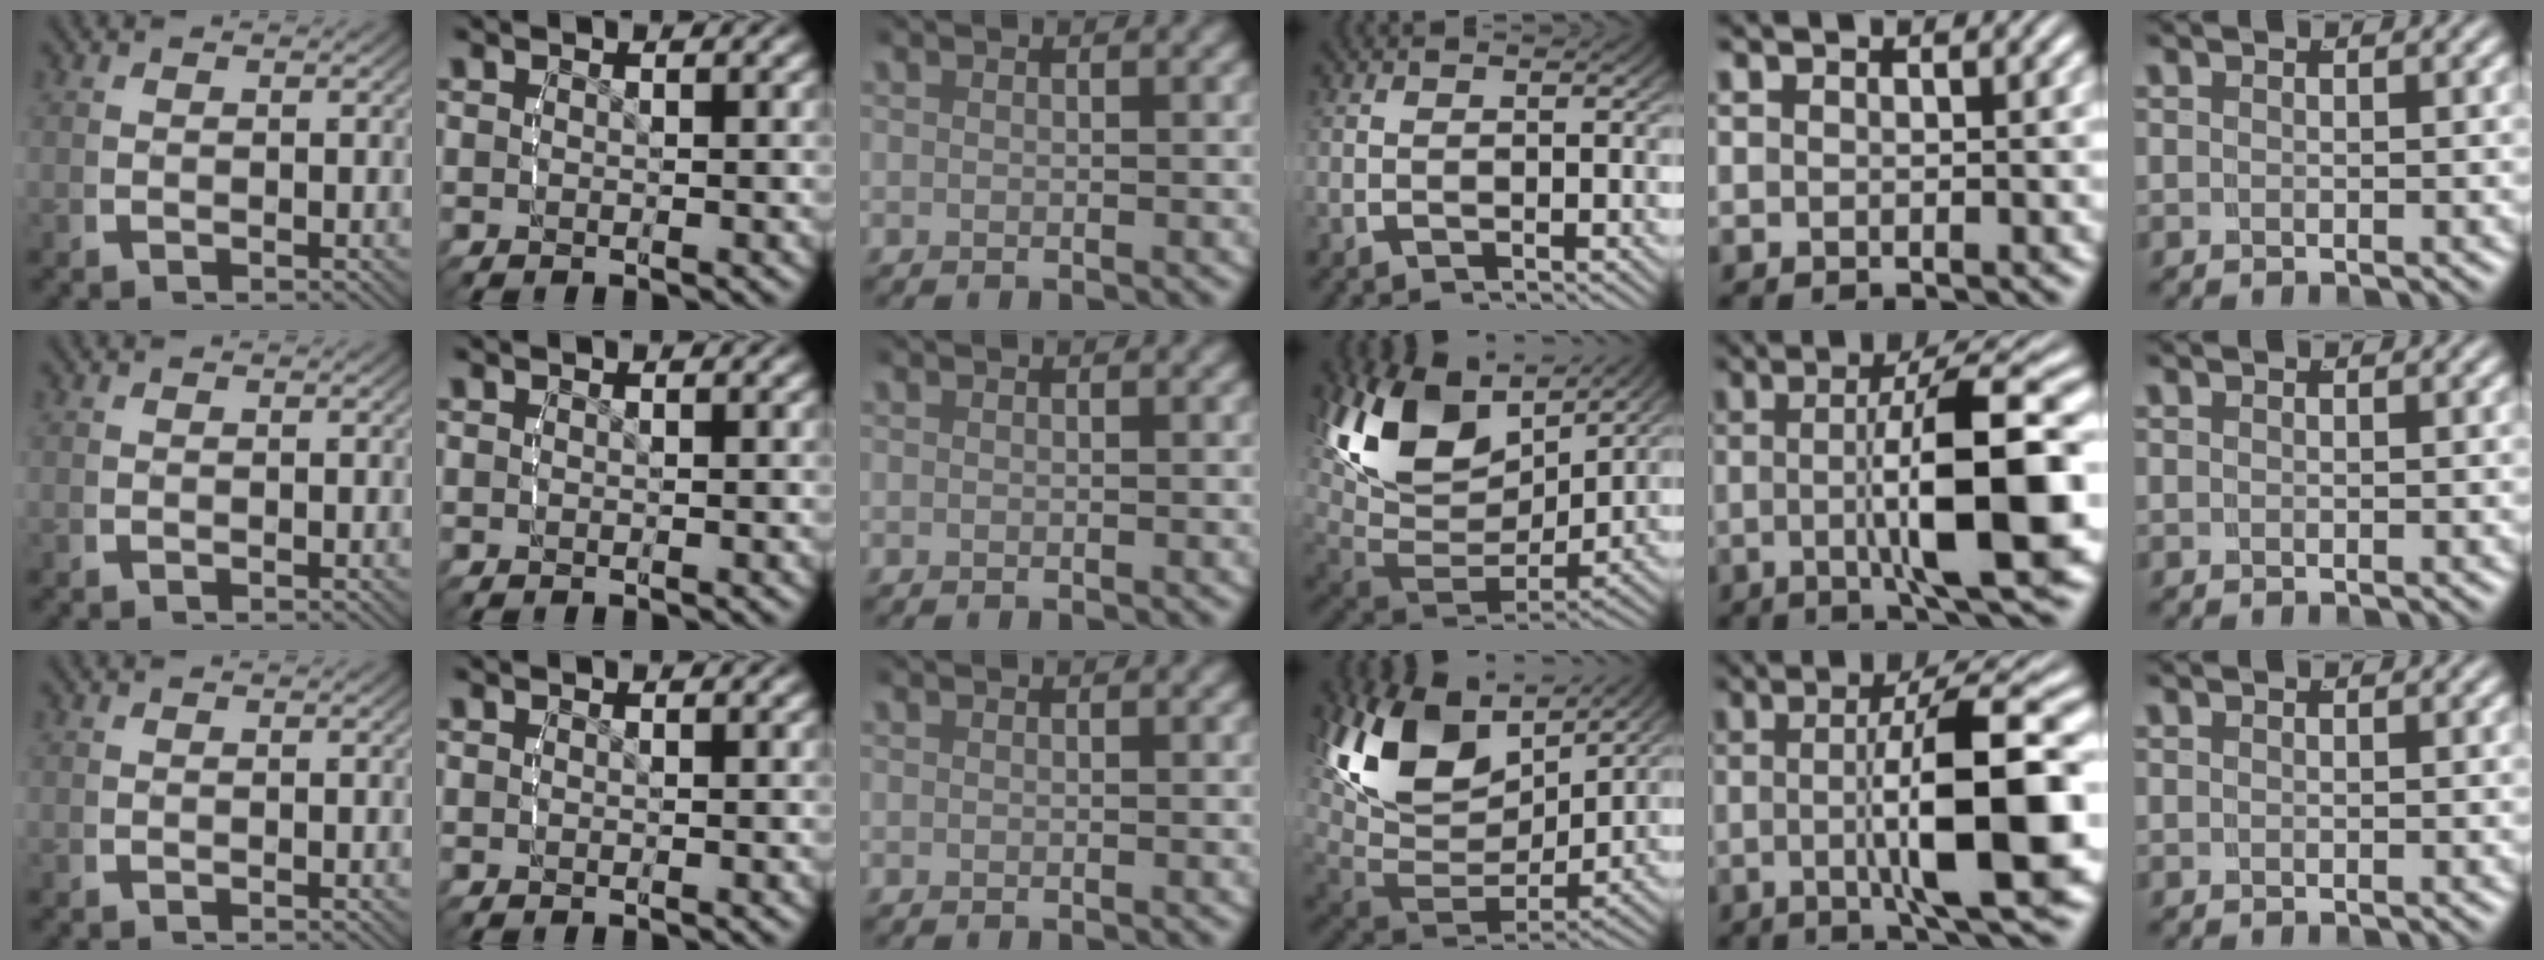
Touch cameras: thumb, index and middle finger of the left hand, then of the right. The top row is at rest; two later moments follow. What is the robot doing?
{"motion": "lift_and_place", "object": "bottle cap"}